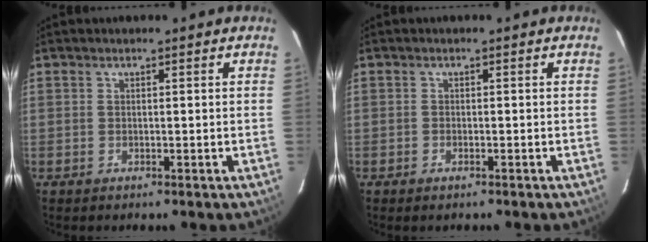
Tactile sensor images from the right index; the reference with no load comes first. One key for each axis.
{"total": 1.0, "fx": -0.7, "fy": 0.5, "fz": 0.4, "tx": -0.007, "ty": -0.002, "tz": -0.015}